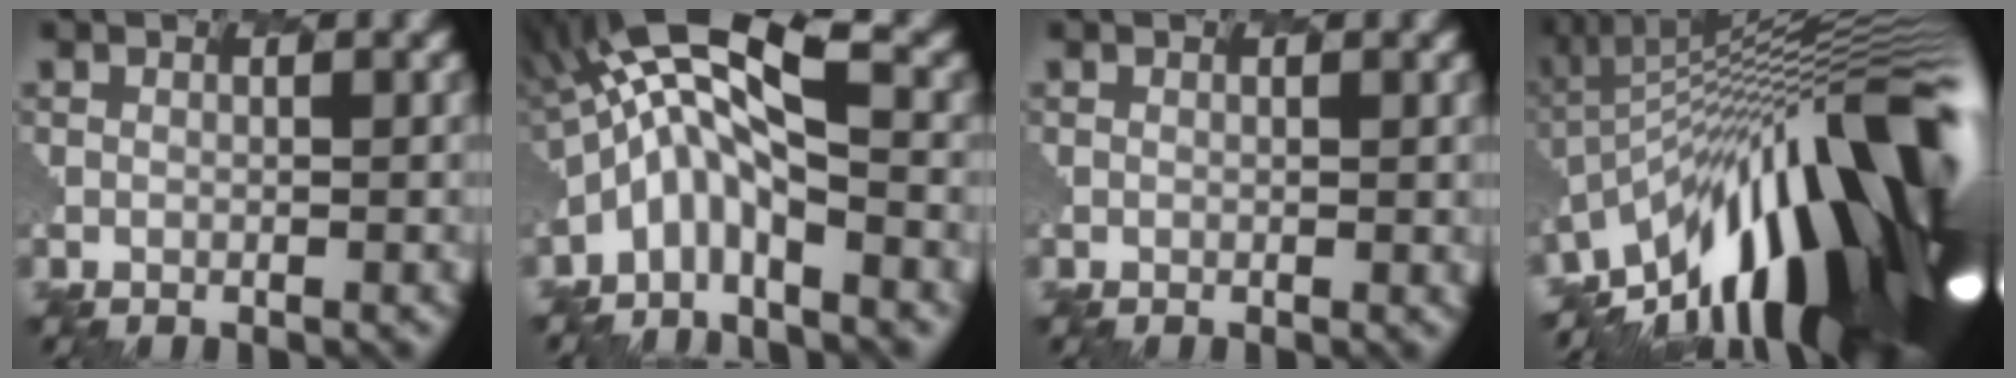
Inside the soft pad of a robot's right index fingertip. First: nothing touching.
{"total": 8.3, "force": [-1.4, 2.4, 7.8], "torque": [-0.164, 0.024, -0.042]}
{"total": 0.6, "force": [0.4, -0.3, -0.4], "torque": [0.001, -0.001, 0.000]}
{"total": 15.9, "force": [-5.8, 6.4, 13.4], "torque": [-0.201, 0.025, -0.132]}